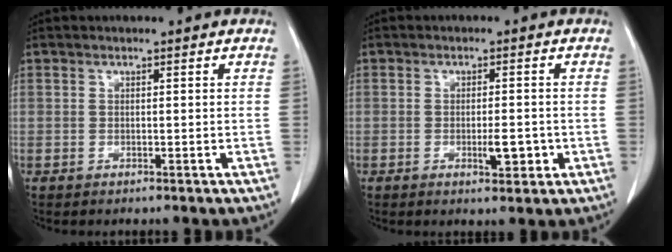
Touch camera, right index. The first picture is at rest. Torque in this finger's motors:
{"motor_torque": [-0.09, 0.06, -0.04, 0.02]}